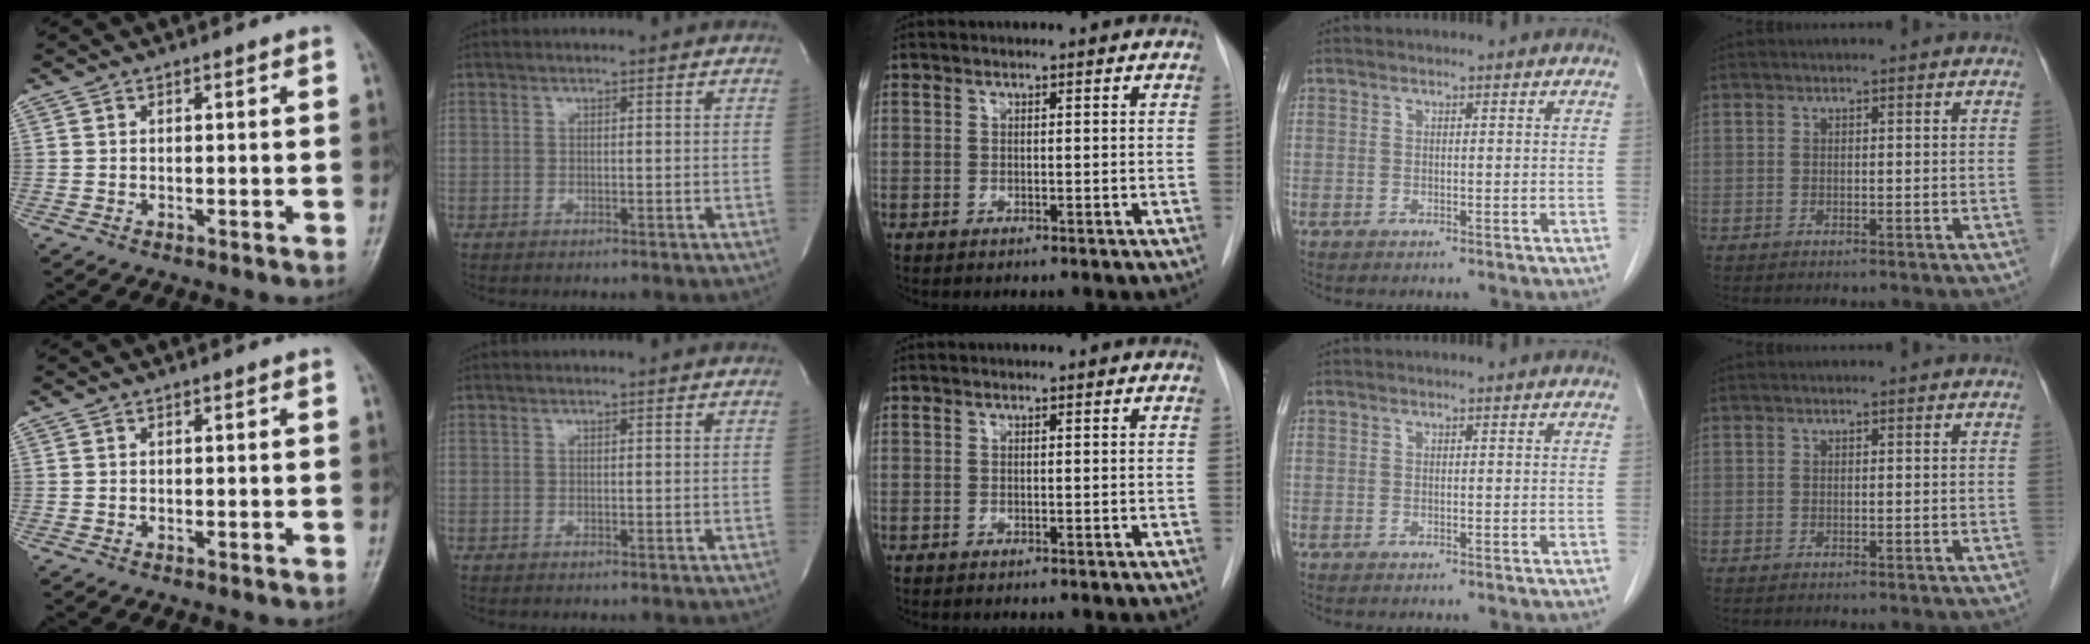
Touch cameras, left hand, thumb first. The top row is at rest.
{}